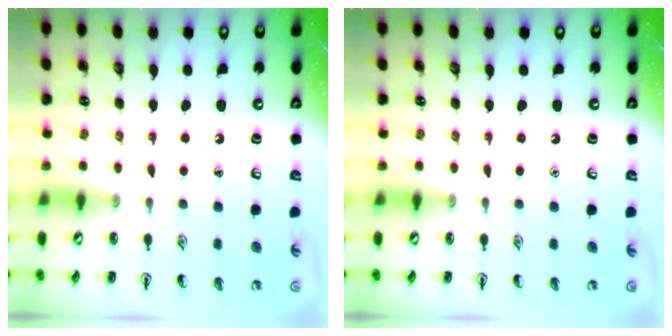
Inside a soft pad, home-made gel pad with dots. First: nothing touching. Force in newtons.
{"total": 0.0}